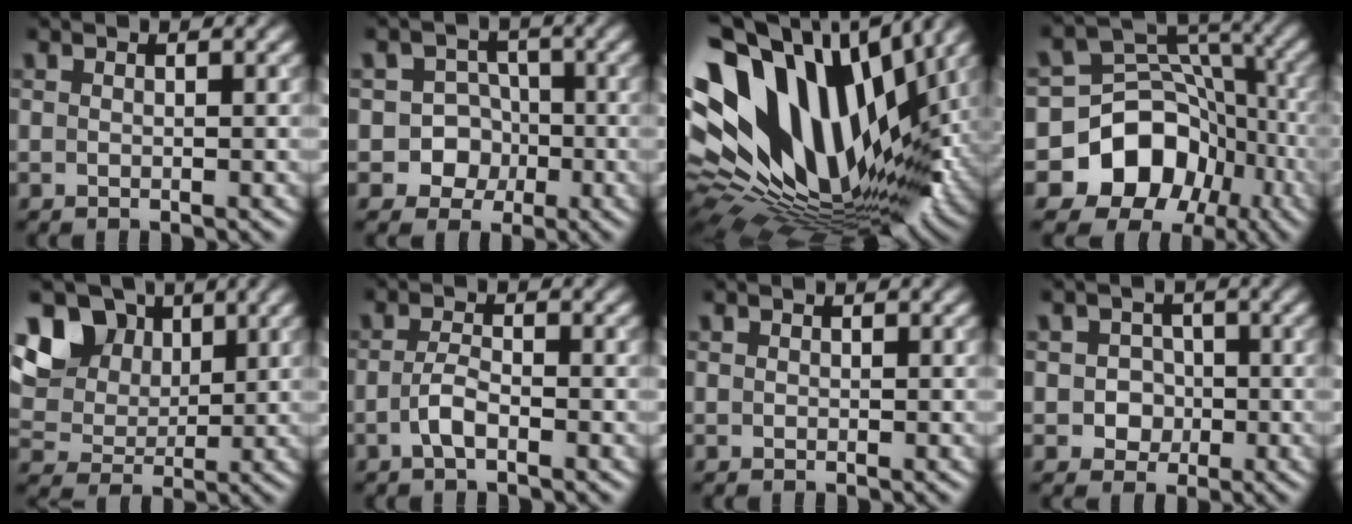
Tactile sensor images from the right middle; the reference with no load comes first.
{"total": 5.8, "force": [-1.8, 5.4, 1.1], "torque": [0.006, 0.015, -0.052]}
{"total": 18.7, "force": [4.5, 11.8, 13.8], "torque": [-0.275, 0.009, 0.082]}
{"total": 10.8, "force": [-5.2, 8.5, 4.1], "torque": [-0.063, 0.020, -0.102]}
{"total": 11.7, "force": [5.5, 8.6, 5.7], "torque": [-0.133, 0.017, 0.104]}
{"total": 2.0, "force": [-0.9, 0.6, 1.7], "torque": [-0.035, 0.003, -0.022]}
{"total": 0.0}
{"total": 2.4, "force": [-0.4, 2.2, 0.8], "torque": [0.012, -0.002, -0.015]}